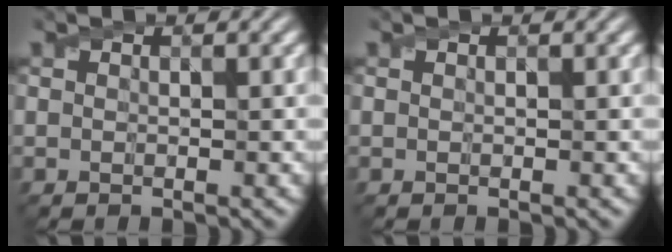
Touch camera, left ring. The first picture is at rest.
{"total": 0.0}